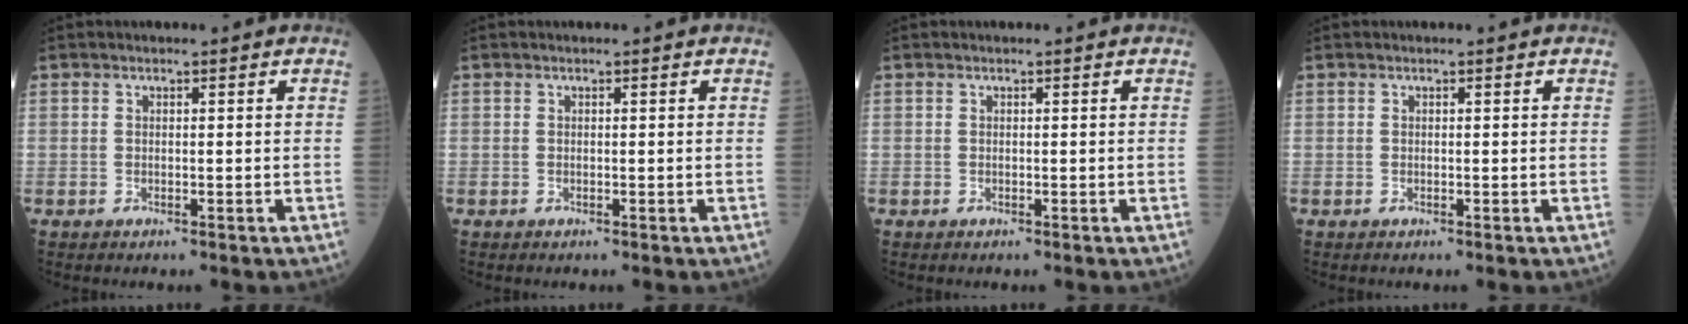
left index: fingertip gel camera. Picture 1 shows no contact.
{"total": 0.0}
{"total": 0.0}
{"total": 0.0}